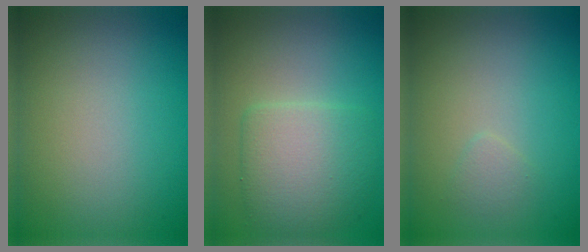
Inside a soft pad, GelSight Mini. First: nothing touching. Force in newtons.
{"total": 4.9, "press": 4.8, "slide": 0.3}
{"total": 0.8, "press": 0.8, "slide": 0.0}